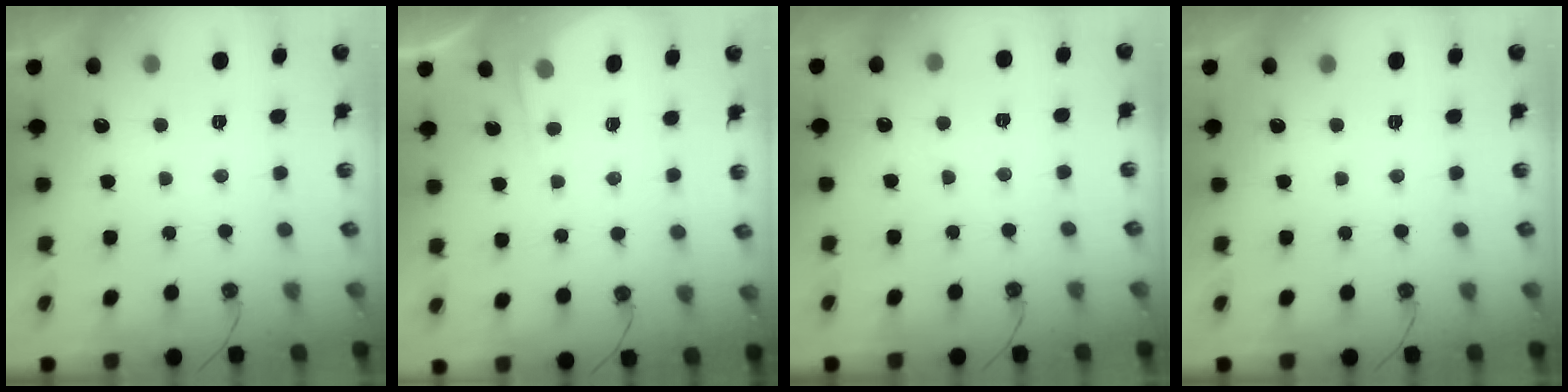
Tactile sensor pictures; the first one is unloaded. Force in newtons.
{"total": 2.7, "press": 2.7, "slide": 0.4}
{"total": 3.6, "press": 3.6, "slide": 0.6}
{"total": 0.0}